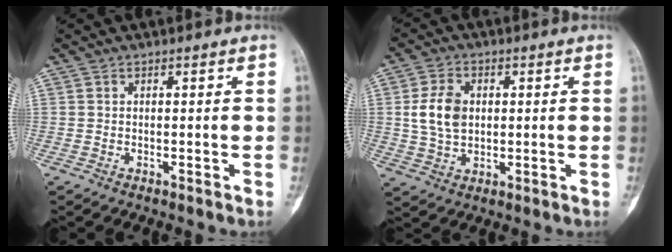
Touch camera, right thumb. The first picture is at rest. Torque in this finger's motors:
{"motor_torque": [-0.50, 0.56, 0.60, 0.39, 0.17]}